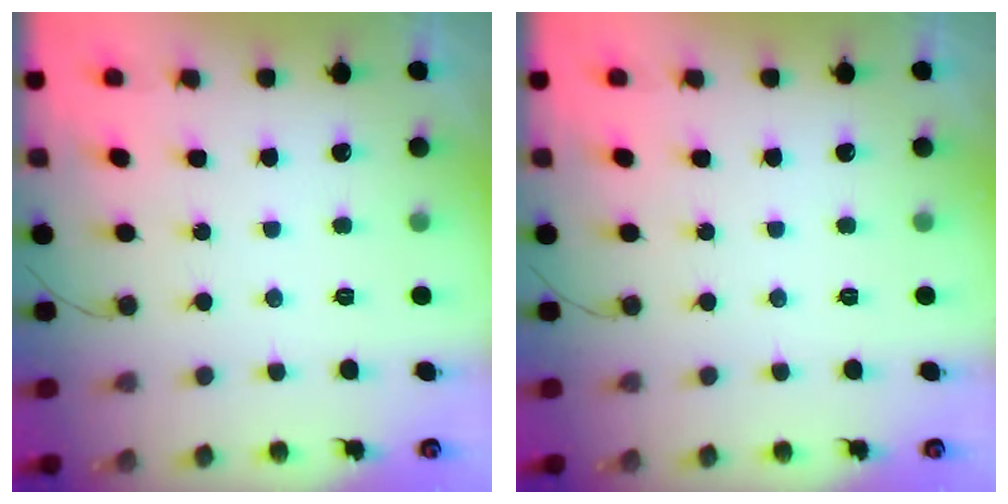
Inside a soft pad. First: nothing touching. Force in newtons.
{"total": 0.0}